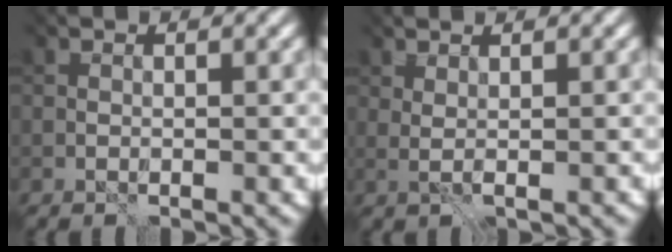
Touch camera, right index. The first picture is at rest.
{"total": 0.9, "force": [0.8, -0.4, 0.3], "torque": [-0.012, 0.000, 0.015]}